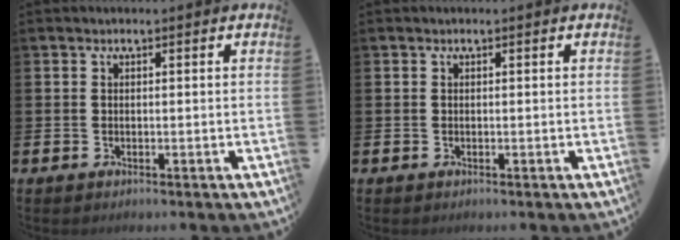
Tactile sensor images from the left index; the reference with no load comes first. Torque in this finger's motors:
{"motor_torque": [-0.07, -0.06, 0.00, 0.00]}